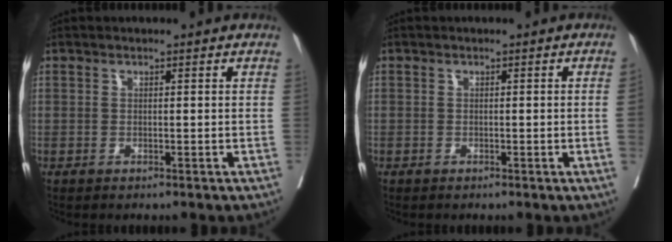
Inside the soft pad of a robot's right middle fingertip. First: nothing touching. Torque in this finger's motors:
{"motor_torque": [1.06, -1.08, -0.10, -0.21]}